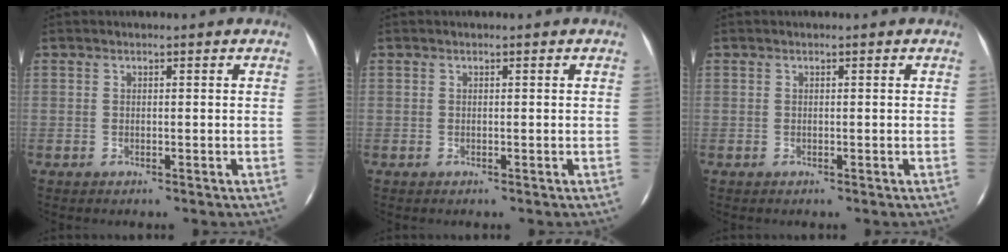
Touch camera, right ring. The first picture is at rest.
{"total": 0.0}
{"total": 0.0}